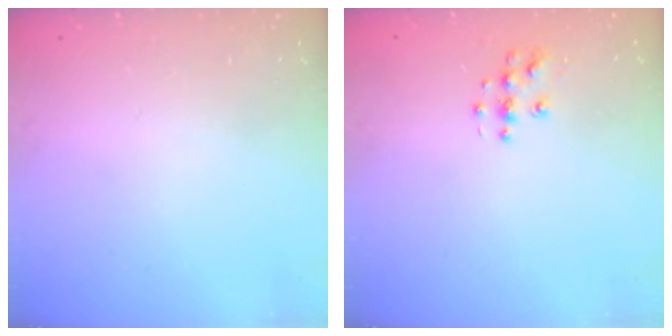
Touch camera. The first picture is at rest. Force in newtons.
{"total": 5.9, "press": 5.9, "slide": 0.1}